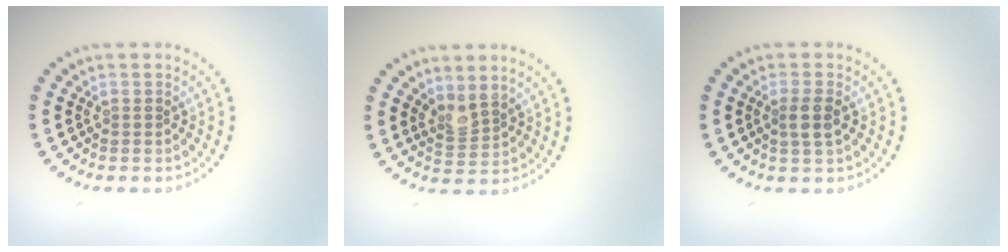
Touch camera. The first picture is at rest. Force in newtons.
{"total": 2.0, "press": 1.6, "slide": 1.2}
{"total": 1.9, "press": 1.7, "slide": 0.9}